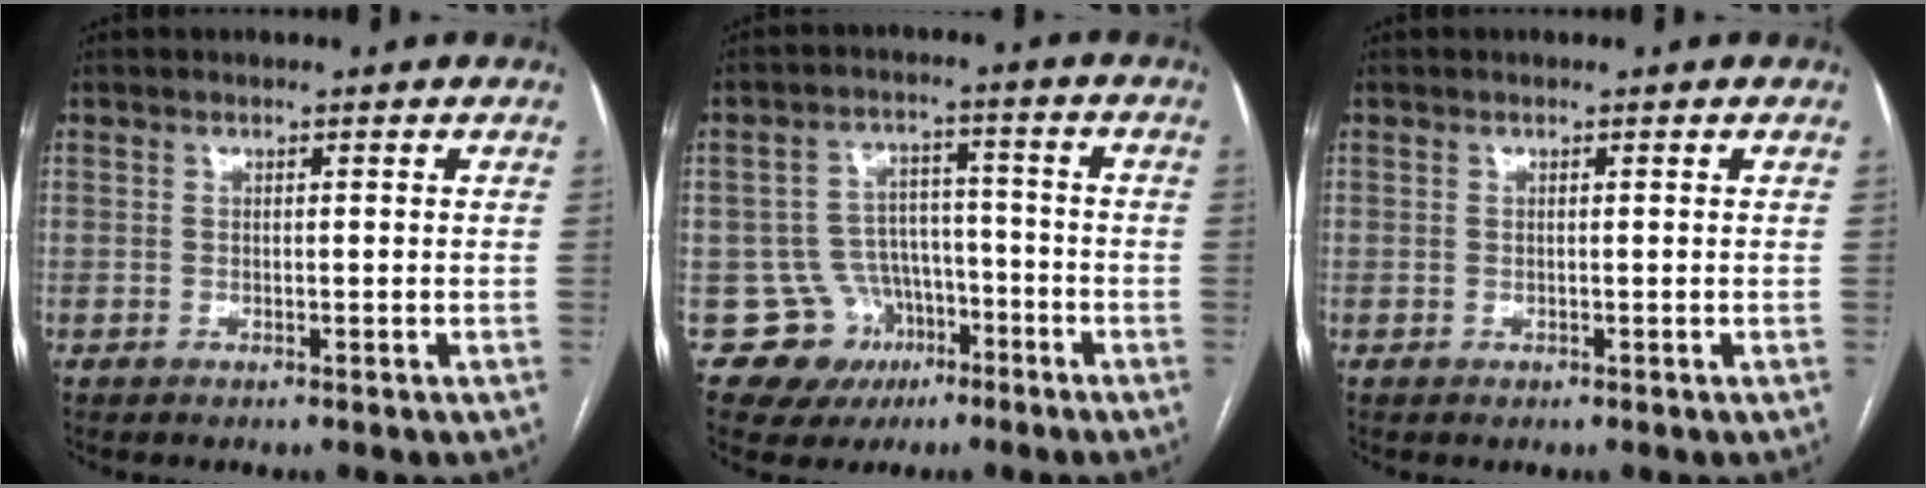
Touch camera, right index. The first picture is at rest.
{"total": 9.5, "force": [-4.3, 8.4, 0.8], "torque": [-0.008, 0.038, -0.052]}
{"total": 0.0}